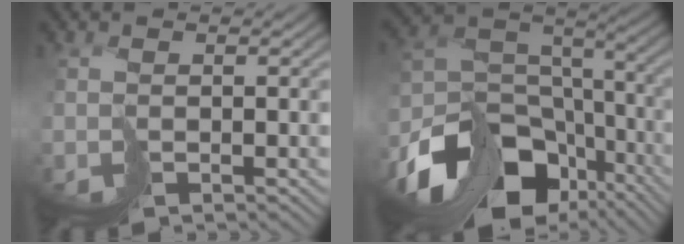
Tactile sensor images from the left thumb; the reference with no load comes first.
{"total": 15.8, "force": [-9.4, 10.0, 7.9], "torque": [-0.194, -0.034, -0.134]}